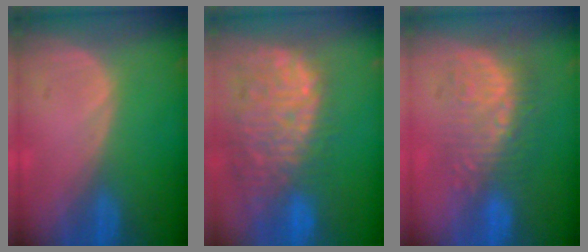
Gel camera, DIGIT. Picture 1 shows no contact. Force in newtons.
{"total": 13.8, "press": 11.6, "slide": 7.5}
{"total": 9.3, "press": 8.4, "slide": 3.9}